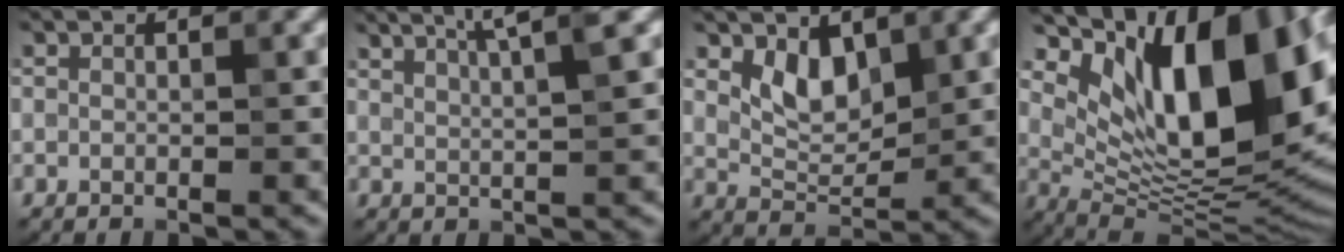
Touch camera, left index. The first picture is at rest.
{"total": 5.9, "force": [4.1, 1.3, 4.0], "torque": [-0.044, 0.027, 0.038]}
{"total": 3.5, "force": [1.7, 2.0, 2.3], "torque": [-0.042, -0.010, 0.033]}
{"total": 15.6, "force": [5.7, 7.3, 12.6], "torque": [-0.167, -0.005, 0.104]}